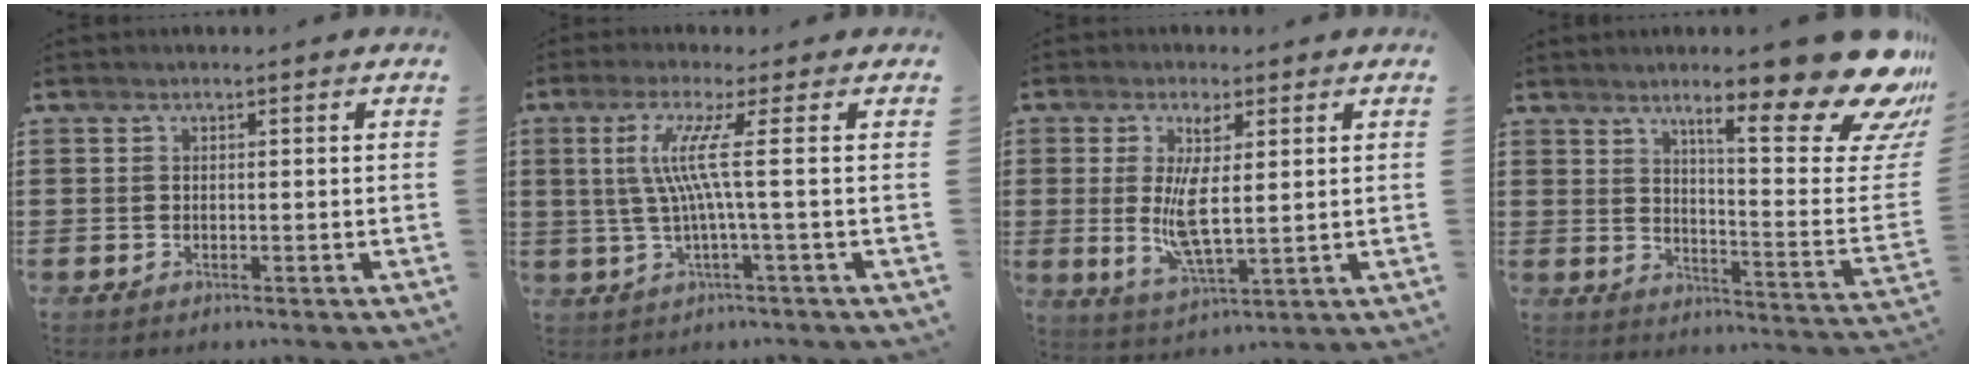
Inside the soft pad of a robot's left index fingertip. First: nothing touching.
{"total": 3.7, "force": [0.5, -0.6, 3.6], "torque": [-0.081, -0.009, 0.002]}
{"total": 7.7, "force": [1.8, 2.4, 7.1], "torque": [-0.130, -0.007, 0.028]}
{"total": 20.4, "force": [13.4, 4.0, 14.8], "torque": [-0.220, -0.090, 0.212]}